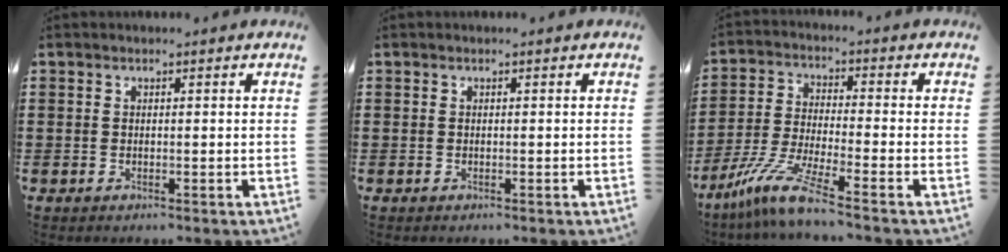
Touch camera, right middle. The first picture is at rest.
{"total": 0.0}
{"total": 8.3, "force": [-6.3, 0.1, 5.4], "torque": [-0.128, -0.017, -0.129]}